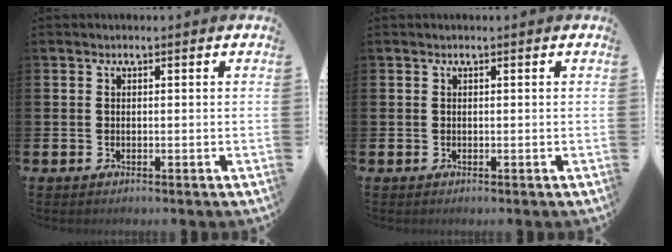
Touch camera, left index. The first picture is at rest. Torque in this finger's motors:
{"motor_torque": [0.31, 0.09, -0.01, -0.01]}